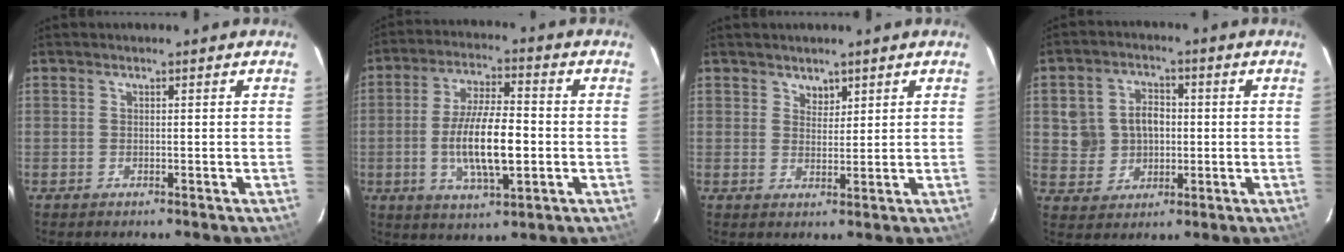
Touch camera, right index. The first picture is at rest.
{"total": 12.4, "force": [-2.0, 3.8, 11.6], "torque": [-0.220, -0.007, -0.033]}
{"total": 2.2, "force": [1.7, 1.4, 0.5], "torque": [-0.002, 0.001, 0.029]}
{"total": 8.3, "force": [0.5, 7.5, 3.5], "torque": [-0.087, 0.024, 0.021]}